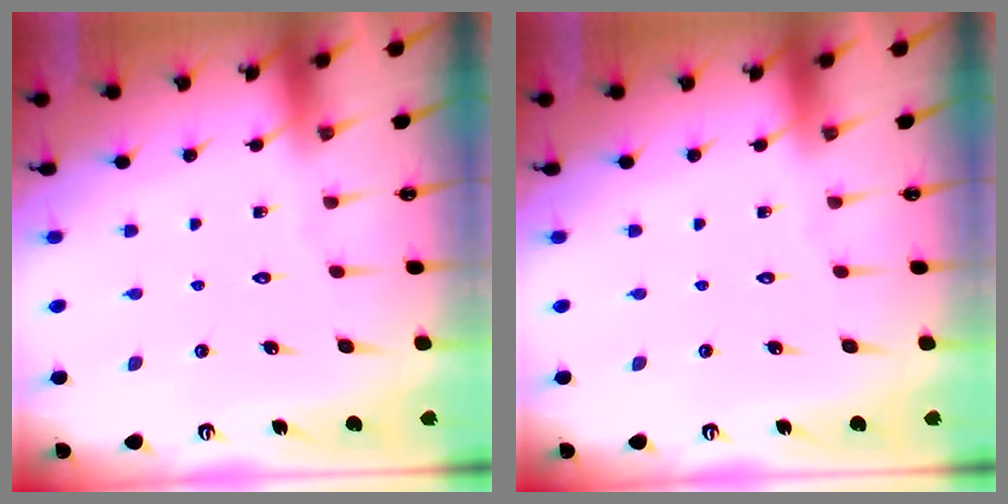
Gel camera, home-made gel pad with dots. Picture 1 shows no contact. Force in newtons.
{"total": 0.0}